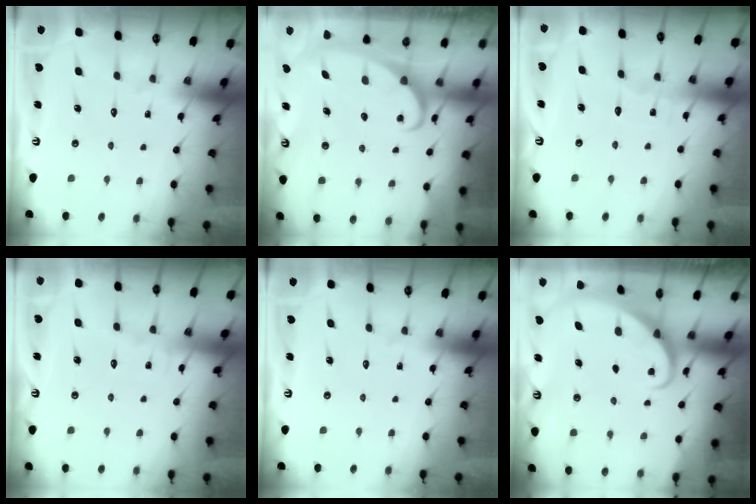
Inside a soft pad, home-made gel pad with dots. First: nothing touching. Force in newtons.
{"total": 2.4, "press": 2.3, "slide": 0.4}
{"total": 3.1, "press": 3.1, "slide": 0.4}
{"total": 4.0, "press": 3.9, "slide": 0.5}
{"total": 0.0}
{"total": 2.3, "press": 2.3, "slide": 0.2}